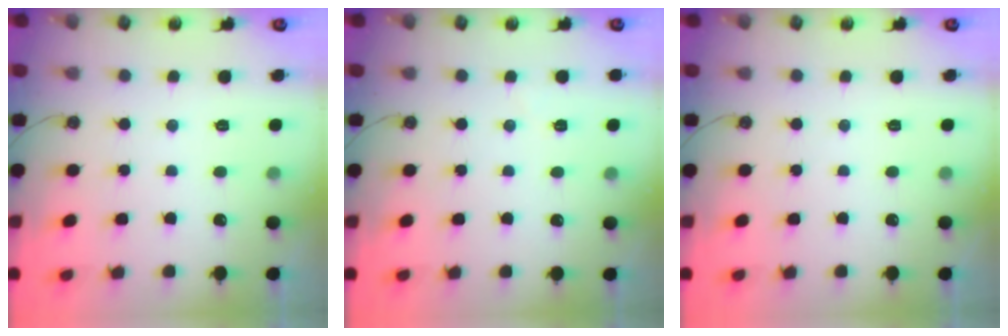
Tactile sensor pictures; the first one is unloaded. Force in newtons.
{"total": 3.7, "press": 2.4, "slide": 2.7}
{"total": 0.0}